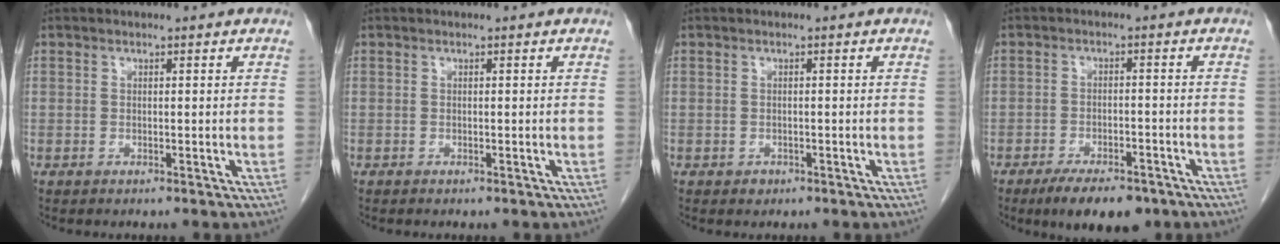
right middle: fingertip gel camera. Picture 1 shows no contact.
{"total": 0.0}
{"total": 0.9, "force": [-0.5, 0.7, 0.2], "torque": [-0.003, 0.002, -0.004]}
{"total": 8.3, "force": [-6.0, 3.2, 4.8], "torque": [-0.070, -0.004, -0.092]}